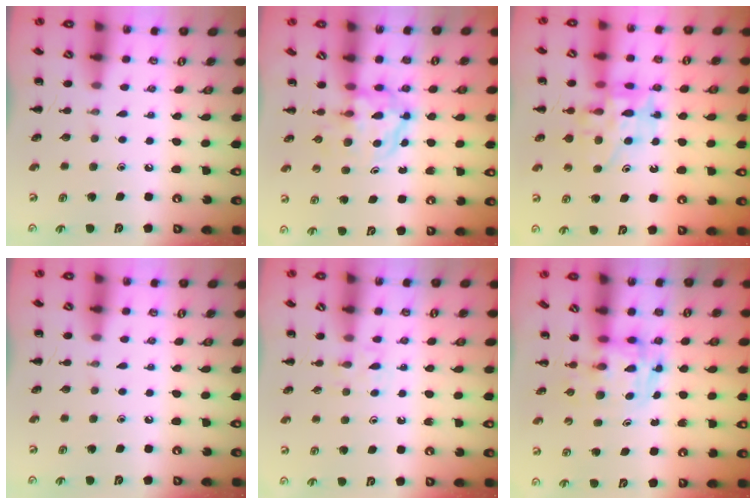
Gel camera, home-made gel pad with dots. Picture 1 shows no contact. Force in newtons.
{"total": 3.8, "press": 3.8, "slide": 0.5}
{"total": 12.3, "press": 11.9, "slide": 3.2}
{"total": 0.0}
{"total": 2.9, "press": 2.7, "slide": 1.2}
{"total": 3.5, "press": 3.4, "slide": 0.6}